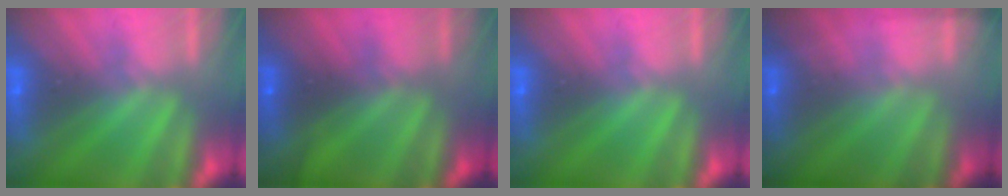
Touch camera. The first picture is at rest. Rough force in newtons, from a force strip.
{"total": 2.1}
{"total": 0.0}
{"total": 1.8}